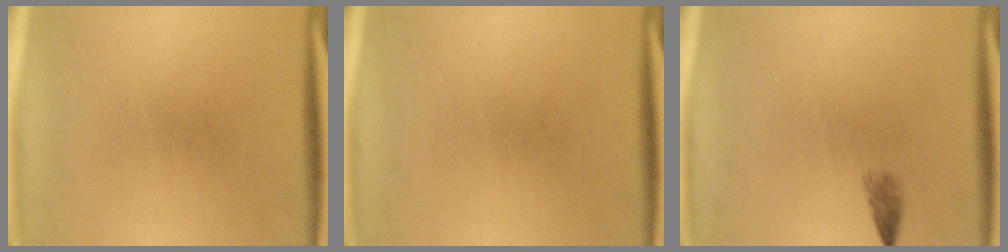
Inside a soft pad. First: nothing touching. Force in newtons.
{"total": 0.0}
{"total": 1.3}